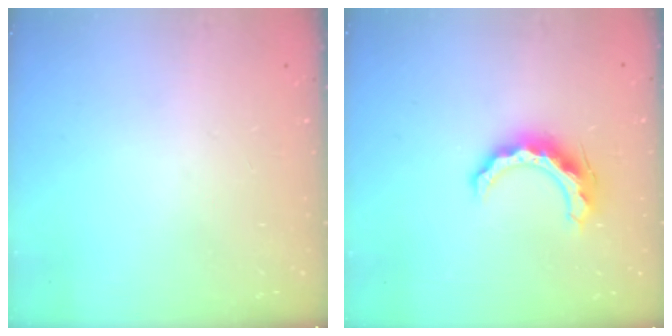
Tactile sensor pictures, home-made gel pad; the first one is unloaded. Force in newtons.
{"total": 11.2, "press": 11.2, "slide": 0.6}